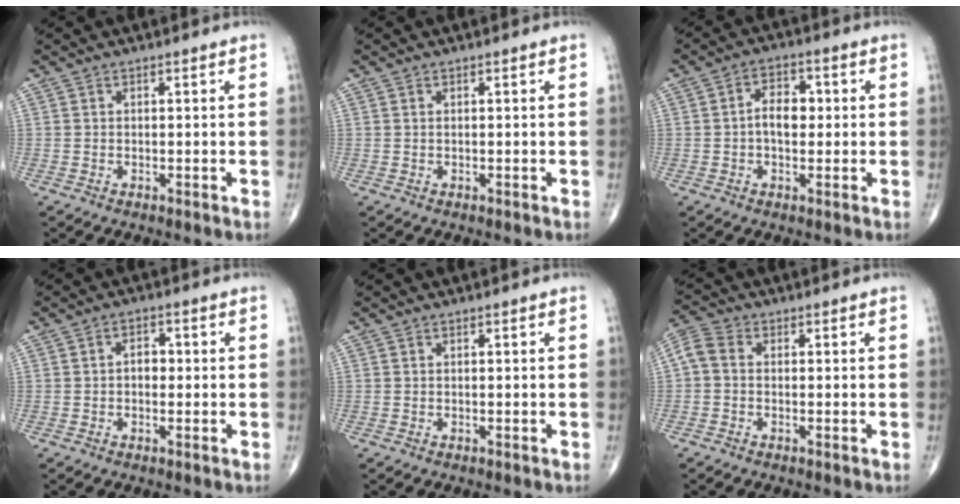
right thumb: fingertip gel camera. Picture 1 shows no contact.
{"total": 0.0}
{"total": 5.8, "force": [0.1, 3.7, 4.4], "torque": [-0.062, 0.015, -0.006]}
{"total": 2.8, "force": [-0.1, 2.0, 2.0], "torque": [-0.022, 0.011, -0.006]}
{"total": 0.0}
{"total": 4.4, "force": [-0.1, 3.2, 3.1], "torque": [-0.069, 0.015, -0.014]}